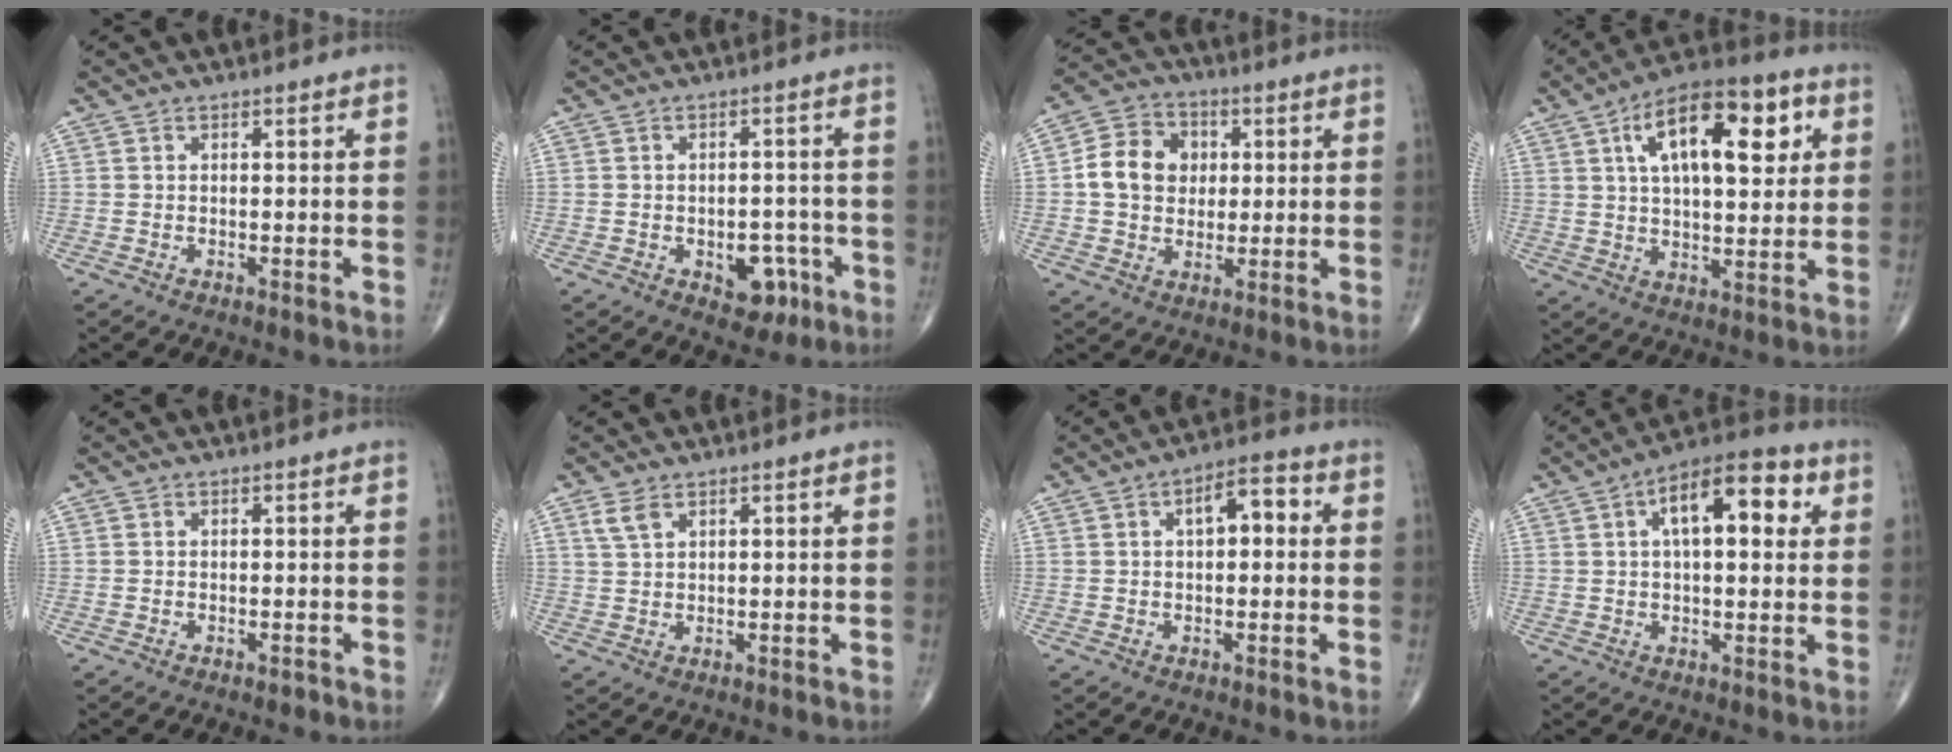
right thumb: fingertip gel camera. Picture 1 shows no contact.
{"total": 6.7, "force": [-2.7, 4.3, 4.3], "torque": [-0.026, 0.019, -0.028]}
{"total": 10.5, "force": [1.1, 8.7, 5.9], "torque": [-0.078, 0.011, 0.012]}
{"total": 19.0, "force": [6.3, 8.6, 15.8], "torque": [-0.220, 0.006, 0.093]}
{"total": 0.6, "force": [-0.4, 0.4, 0.4], "torque": [-0.004, -0.001, -0.005]}
{"total": 2.8, "force": [1.8, 1.3, 1.7], "torque": [-0.038, 0.001, 0.044]}
{"total": 6.6, "force": [1.3, 3.2, 5.5], "torque": [-0.073, 0.020, 0.012]}
{"total": 13.7, "force": [4.1, 6.1, 11.5], "torque": [-0.154, 0.021, 0.055]}